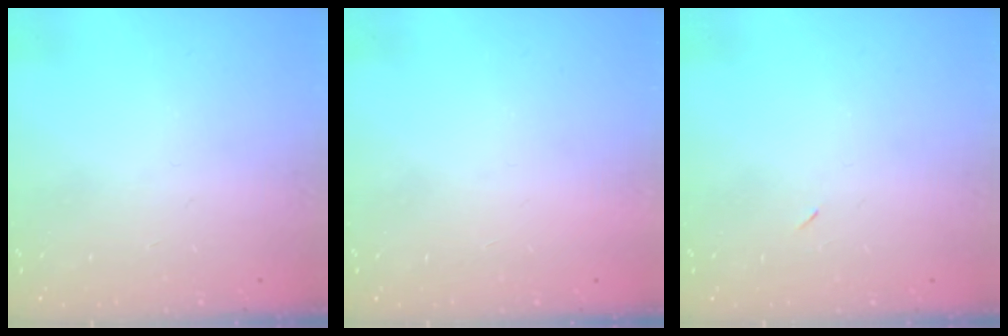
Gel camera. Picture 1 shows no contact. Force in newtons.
{"total": 1.6, "press": 1.6, "slide": 0.1}
{"total": 2.2, "press": 1.8, "slide": 1.2}